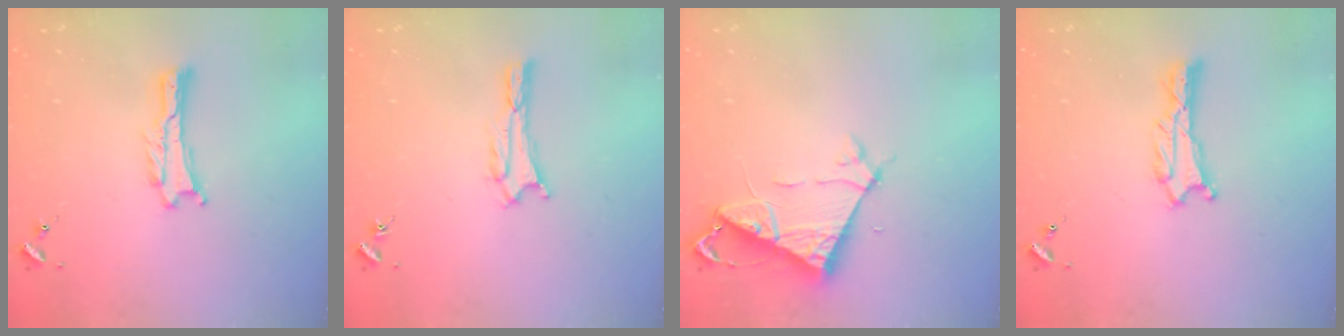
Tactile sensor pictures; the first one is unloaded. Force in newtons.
{"total": 1.7, "press": 1.7, "slide": 0.3}
{"total": 6.9, "press": 6.8, "slide": 0.7}
{"total": 0.9, "press": 0.9, "slide": 0.1}